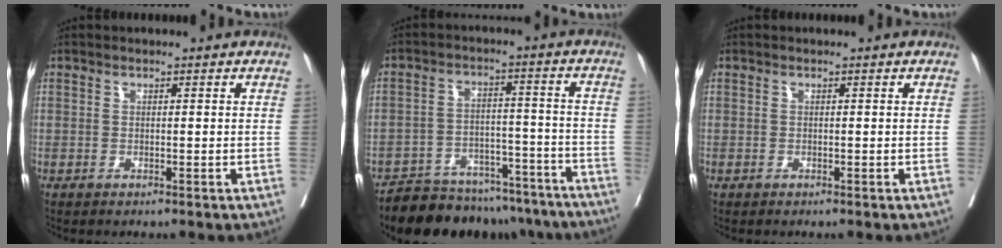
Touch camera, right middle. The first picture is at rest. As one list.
[{"total": 18.4, "force": [-16.5, 6.1, 5.5], "torque": [-0.075, 0.018, -0.225]}, {"total": 0.0}]